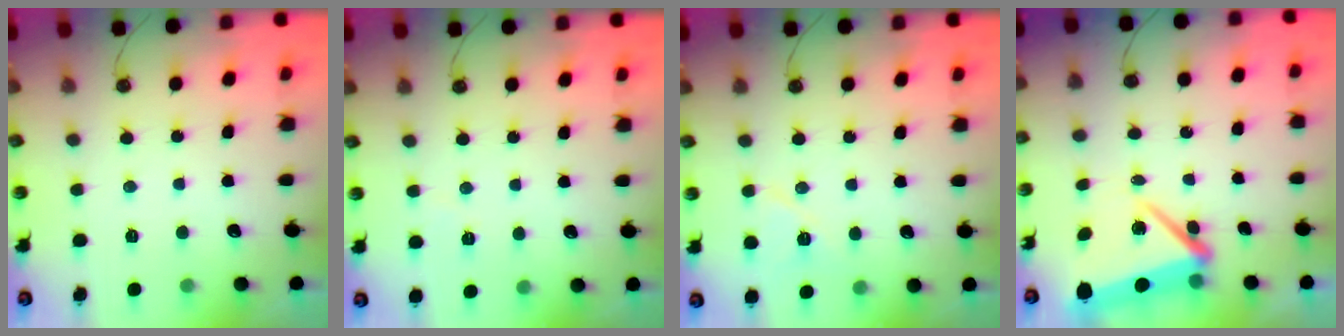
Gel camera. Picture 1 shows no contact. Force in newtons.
{"total": 2.3, "press": 1.7, "slide": 1.6}
{"total": 7.6, "press": 7.5, "slide": 1.1}
{"total": 7.7, "press": 7.6, "slide": 0.9}